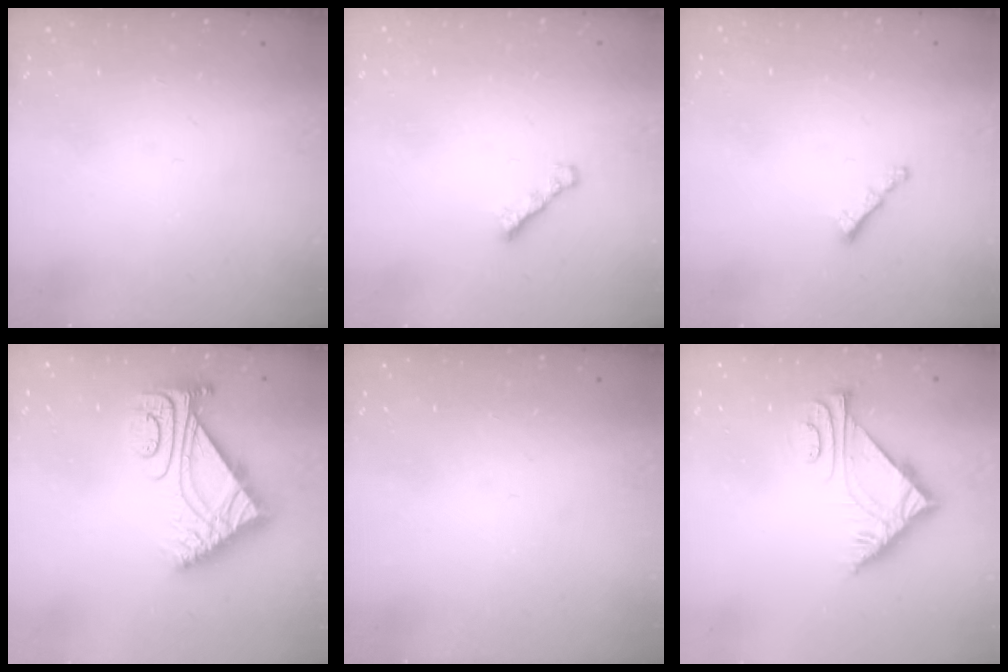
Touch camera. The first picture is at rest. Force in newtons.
{"total": 1.8, "press": 1.7, "slide": 0.6}
{"total": 1.6, "press": 1.5, "slide": 0.5}
{"total": 9.3, "press": 9.3, "slide": 1.0}
{"total": 0.0}
{"total": 6.4, "press": 6.4, "slide": 0.1}